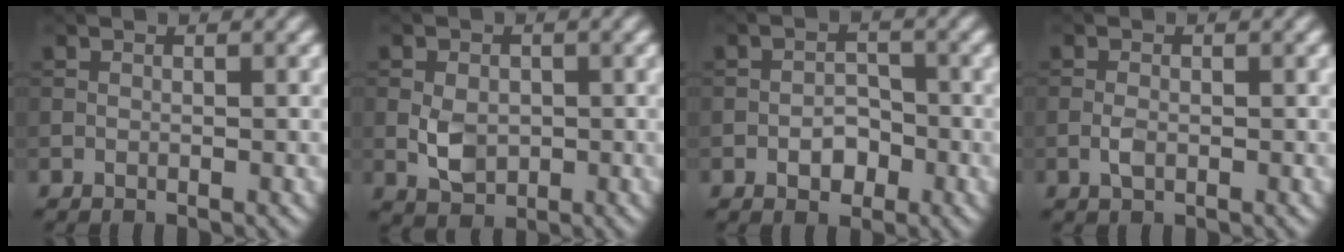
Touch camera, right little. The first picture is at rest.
{"total": 3.3, "force": [-0.5, 2.4, 2.2], "torque": [-0.041, -0.002, -0.010]}
{"total": 2.4, "force": [-1.0, 1.5, 1.5], "torque": [-0.022, 0.006, -0.019]}
{"total": 1.3, "force": [-0.4, 0.7, 1.0], "torque": [-0.023, 0.000, -0.011]}